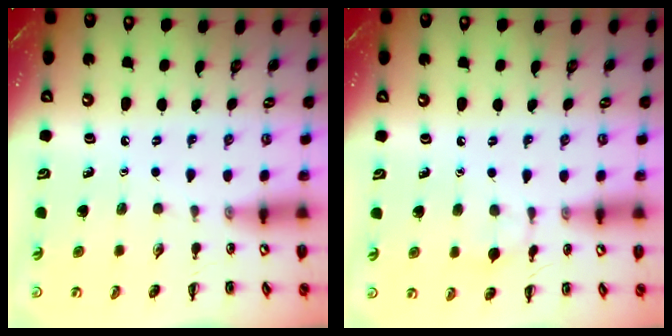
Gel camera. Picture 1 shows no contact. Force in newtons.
{"total": 6.5, "press": 6.3, "slide": 1.8}